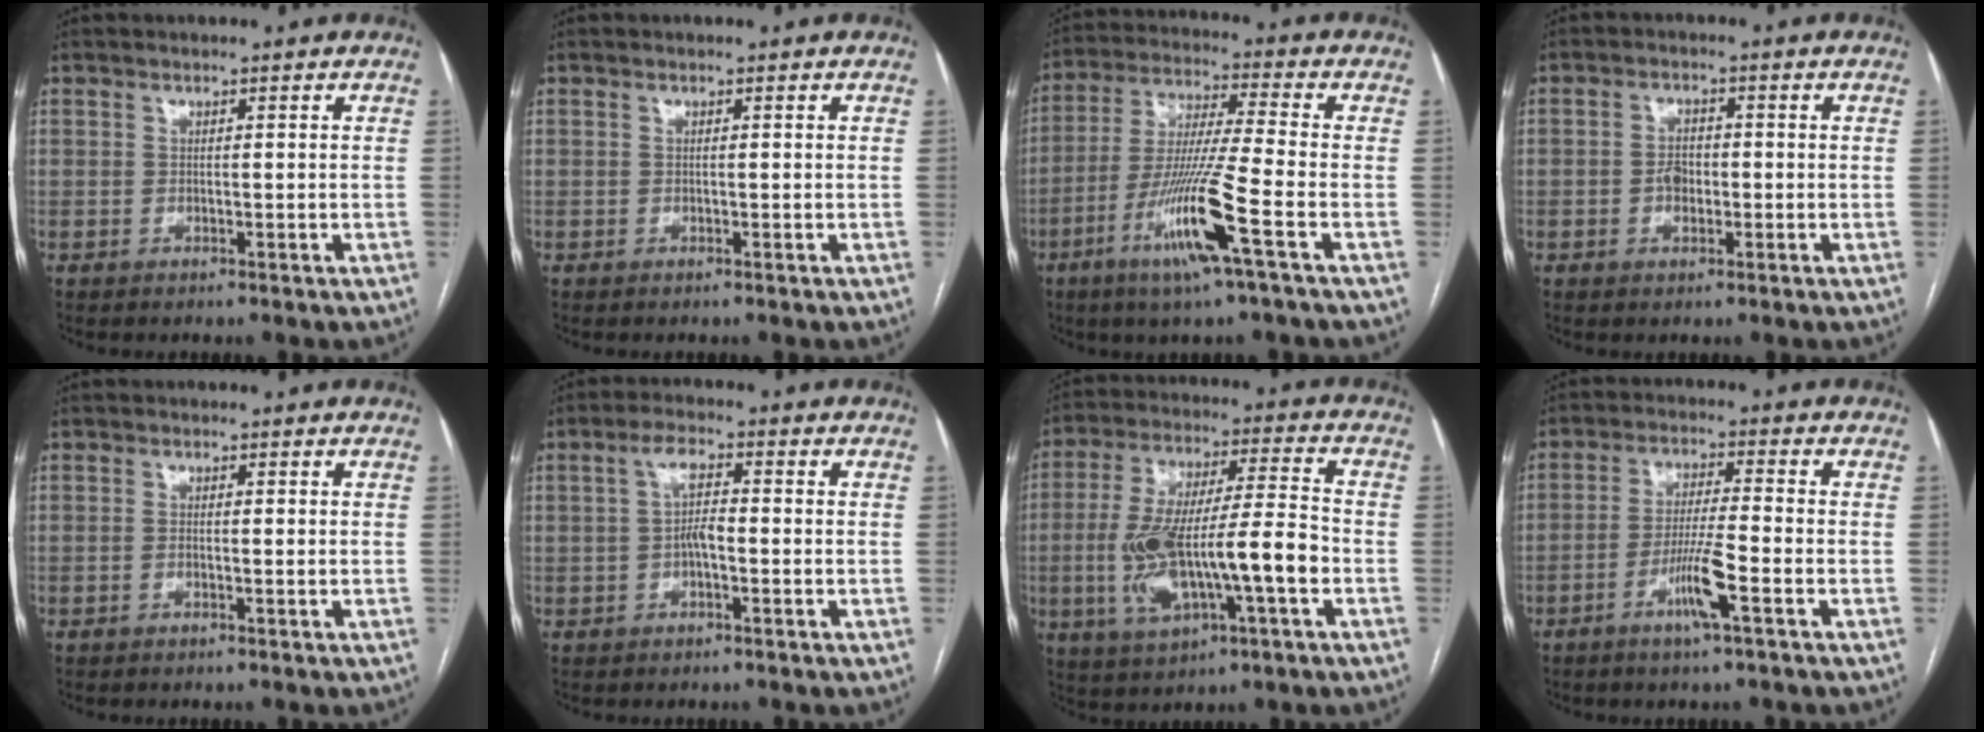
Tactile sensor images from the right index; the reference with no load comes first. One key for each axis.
{"total": 0.0}
{"total": 13.1, "fx": -5.8, "fy": -0.9, "fz": 11.7, "tx": -0.234, "ty": -0.020, "tz": -0.112}
{"total": 2.8, "fx": -0.6, "fy": 1.9, "fz": 2.0, "tx": -0.033, "ty": 0.005, "tz": -0.010}
{"total": 0.7, "fx": -0.1, "fy": 0.1, "fz": 0.7, "tx": -0.012, "ty": 0.000, "tz": -0.002}
{"total": 3.9, "fx": -0.3, "fy": 1.3, "fz": 3.7, "tx": -0.073, "ty": 0.011, "tz": -0.005}
{"total": 16.5, "fx": -4.0, "fy": 3.2, "fz": 15.7, "tx": -0.304, "ty": 0.012, "tz": -0.061}
{"total": 6.6, "fx": -3.1, "fy": -0.3, "fz": 5.9, "tx": -0.113, "ty": -0.007, "tz": -0.060}